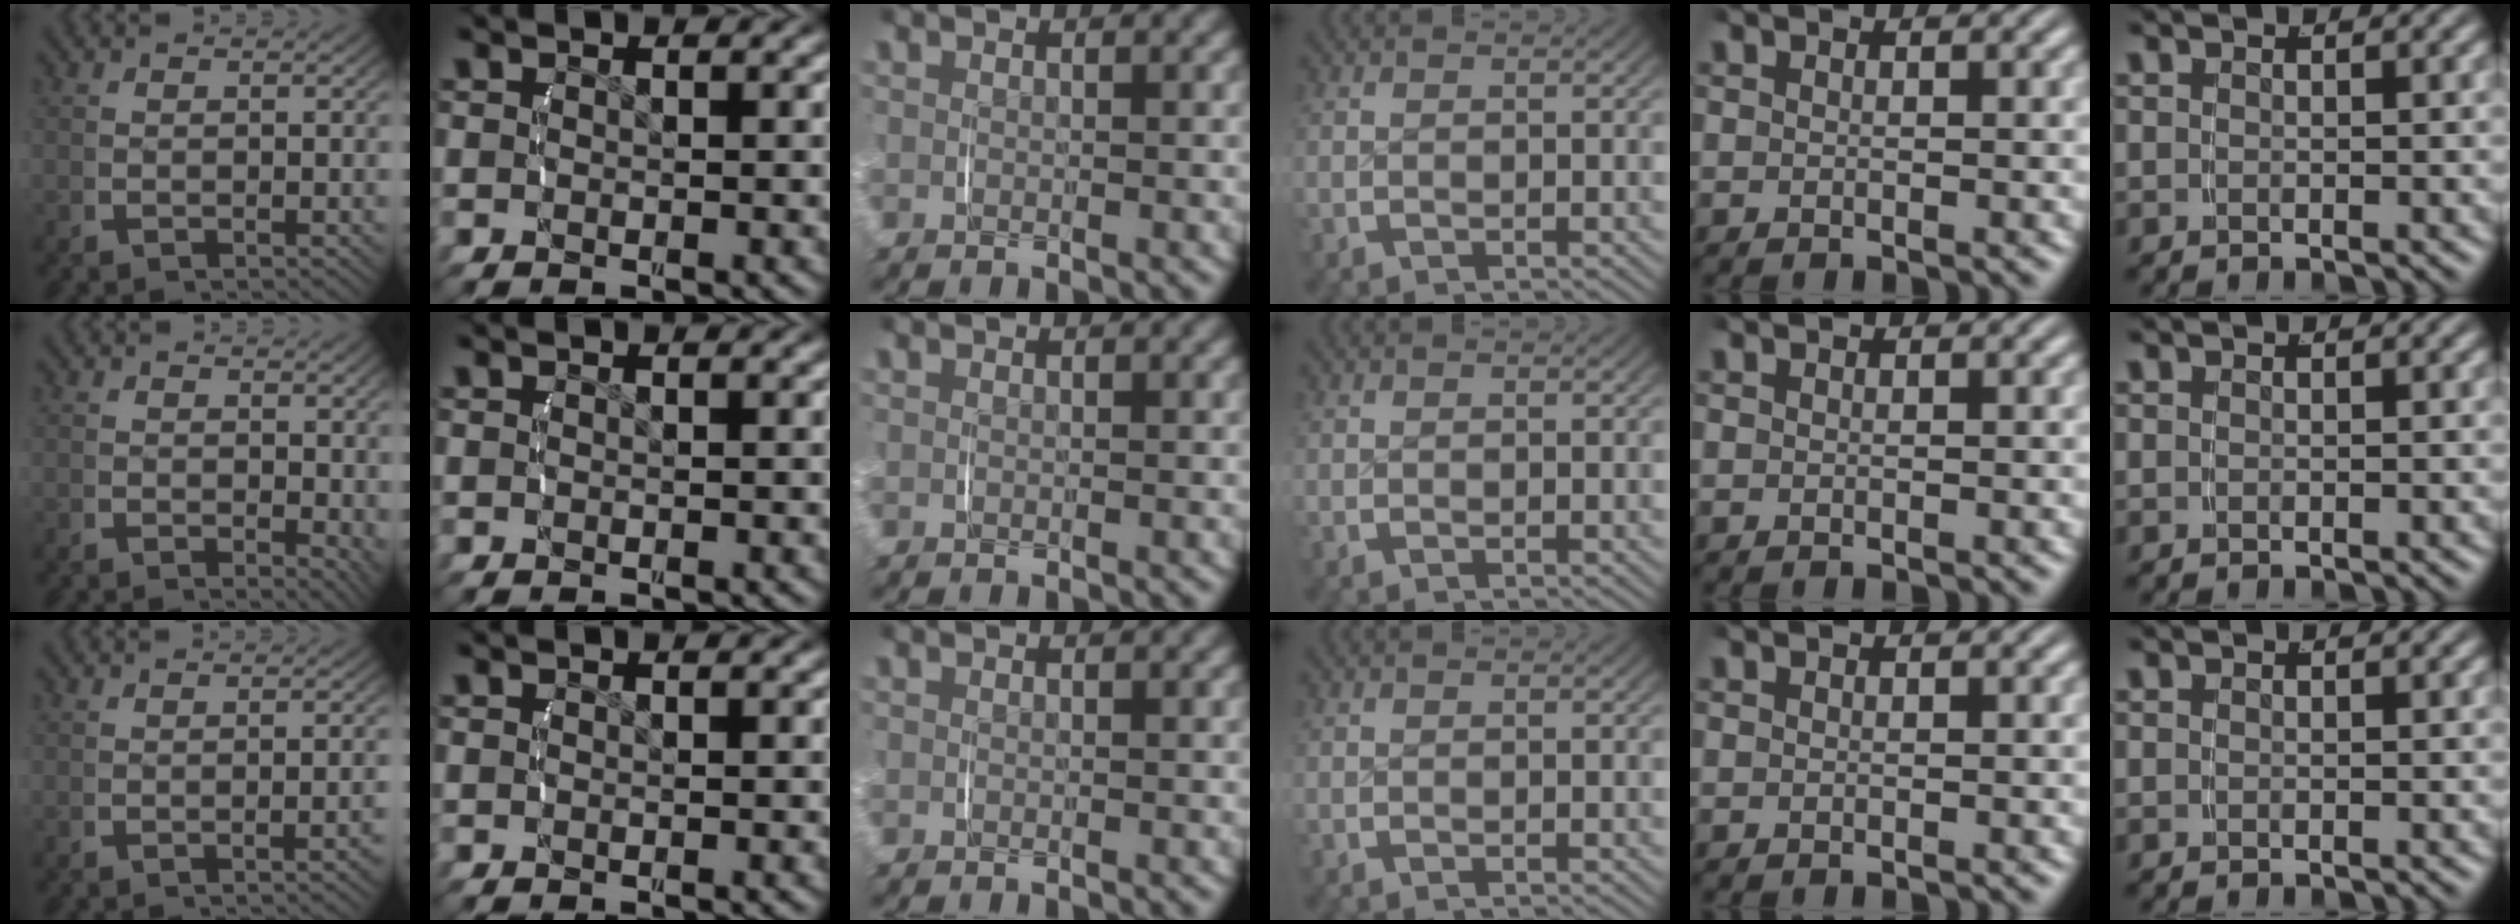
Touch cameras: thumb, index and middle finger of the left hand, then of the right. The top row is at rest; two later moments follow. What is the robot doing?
{"motion": "lift_and_place", "object": "measuring cup"}